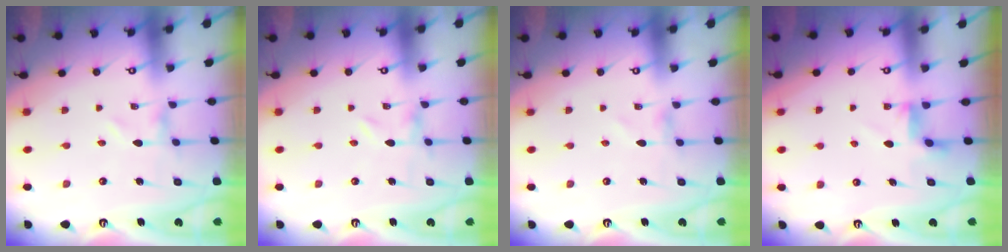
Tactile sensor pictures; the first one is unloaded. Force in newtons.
{"total": 0.0}
{"total": 1.1, "press": 1.0, "slide": 0.3}
{"total": 3.6, "press": 3.4, "slide": 1.3}